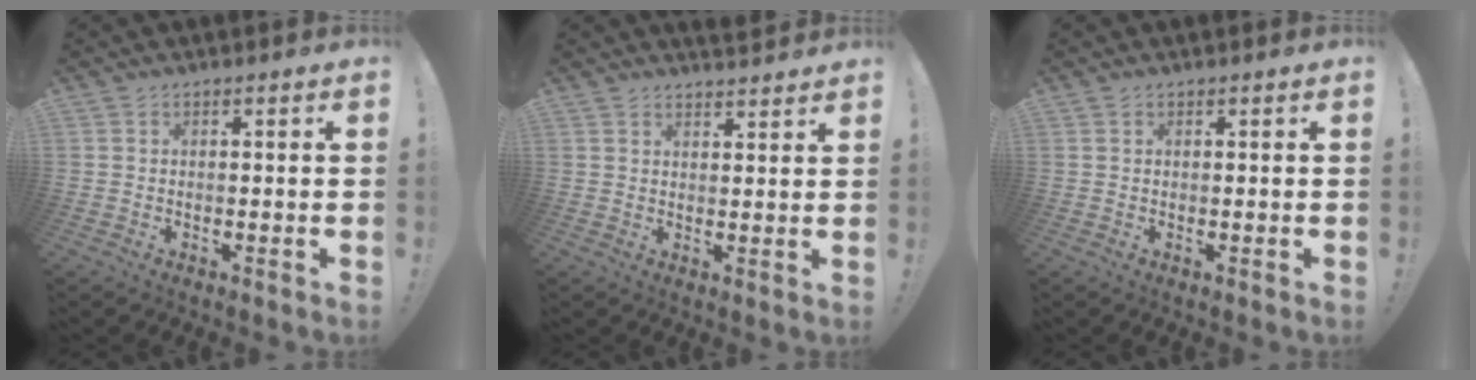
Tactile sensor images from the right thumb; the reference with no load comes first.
{"total": 2.9, "force": [2.8, 0.6, 0.5], "torque": [0.008, -0.024, 0.049]}
{"total": 0.0}